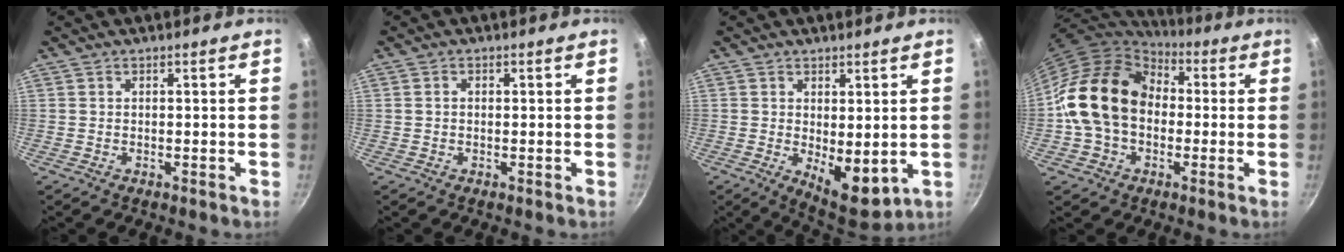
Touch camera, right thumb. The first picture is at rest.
{"total": 0.9, "force": [0.0, 0.7, 0.5], "torque": [-0.009, 0.005, 0.000]}
{"total": 8.9, "force": [-0.1, 4.3, 7.8], "torque": [-0.090, -0.024, 0.013]}
{"total": 17.9, "force": [0.0, 13.8, 11.4], "torque": [-0.182, 0.042, -0.008]}